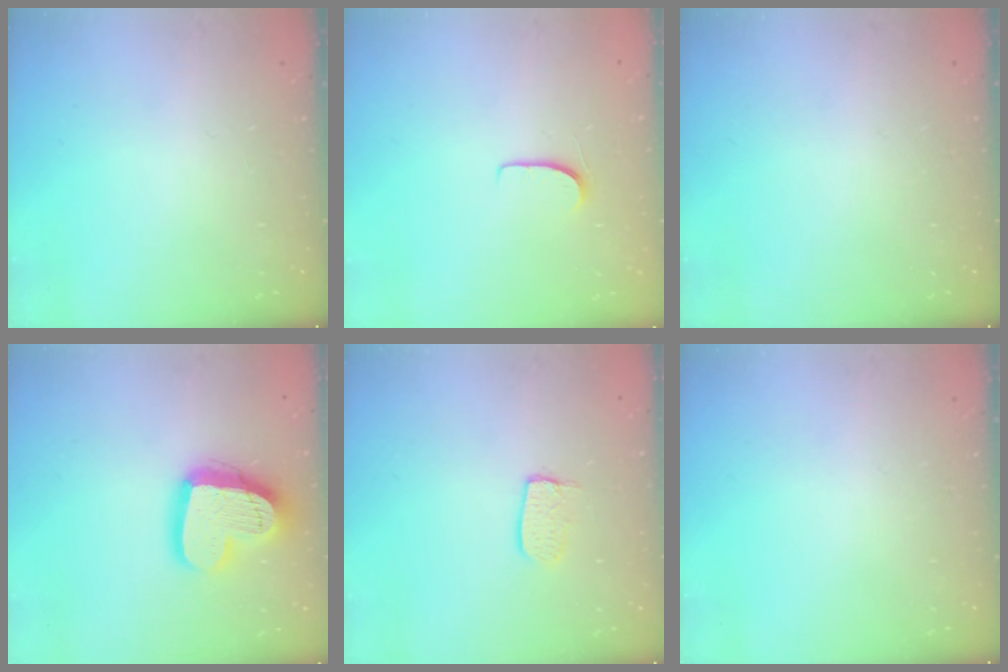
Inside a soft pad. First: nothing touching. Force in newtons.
{"total": 5.9, "press": 5.9, "slide": 0.4}
{"total": 0.0}
{"total": 18.4, "press": 18.3, "slide": 1.6}
{"total": 7.0, "press": 7.0, "slide": 0.5}
{"total": 0.0}